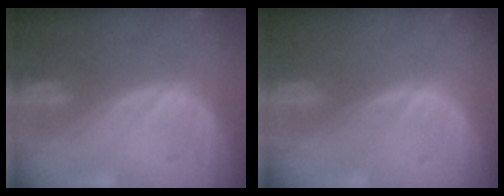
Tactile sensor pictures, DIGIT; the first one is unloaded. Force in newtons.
{"total": 0.0}